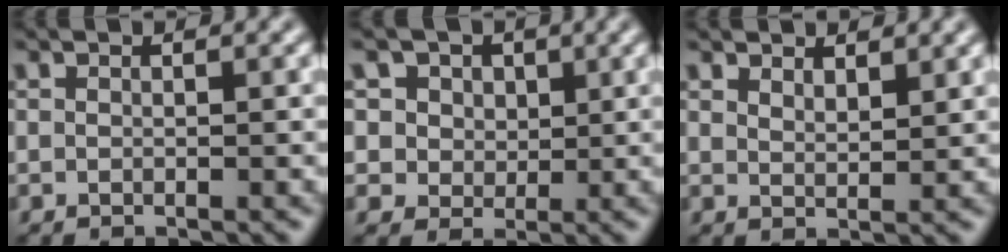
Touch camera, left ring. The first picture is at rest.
{"total": 6.4, "force": [3.2, 5.0, 2.3], "torque": [-0.052, 0.012, 0.038]}
{"total": 2.3, "force": [2.0, 0.7, 0.8], "torque": [-0.016, 0.002, 0.036]}